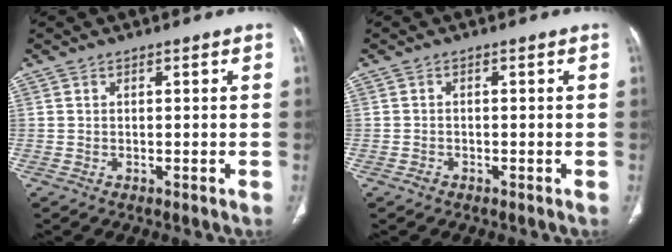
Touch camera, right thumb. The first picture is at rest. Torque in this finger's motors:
{"motor_torque": [0.06, -0.05, -0.26, 0.04, 0.02]}